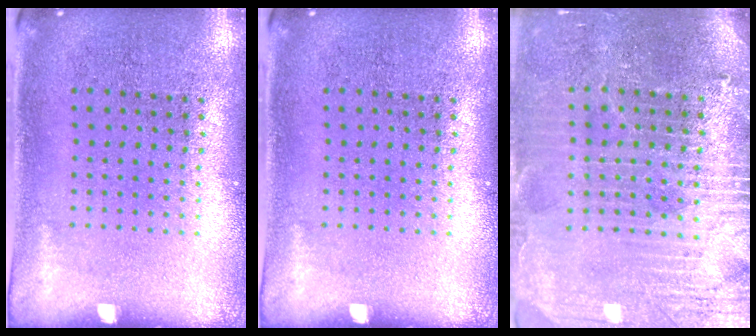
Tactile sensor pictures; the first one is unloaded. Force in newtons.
{"total": 0.0}
{"total": 3.7, "press": 3.4, "slide": 1.3}